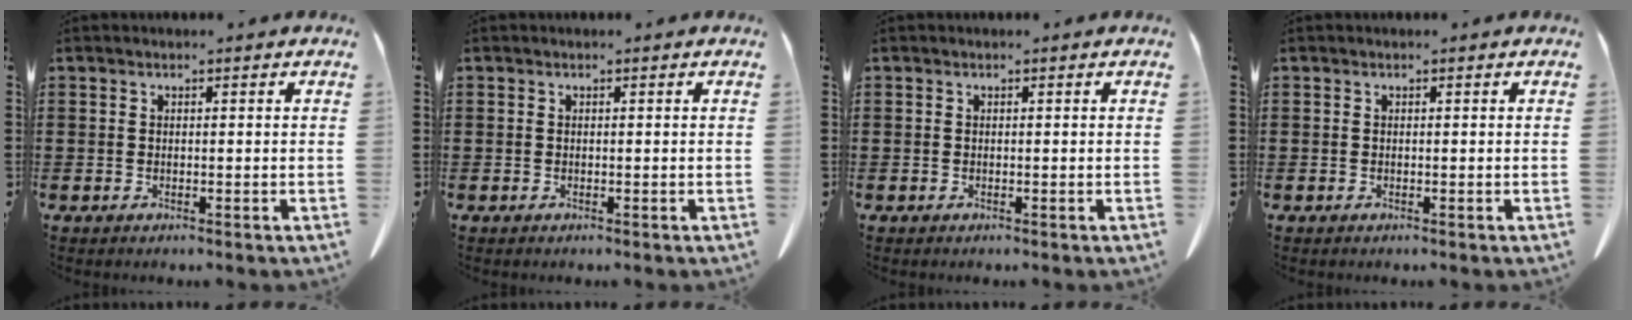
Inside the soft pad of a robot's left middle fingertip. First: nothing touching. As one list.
[{"total": 0.0}, {"total": 0.0}, {"total": 0.0}]